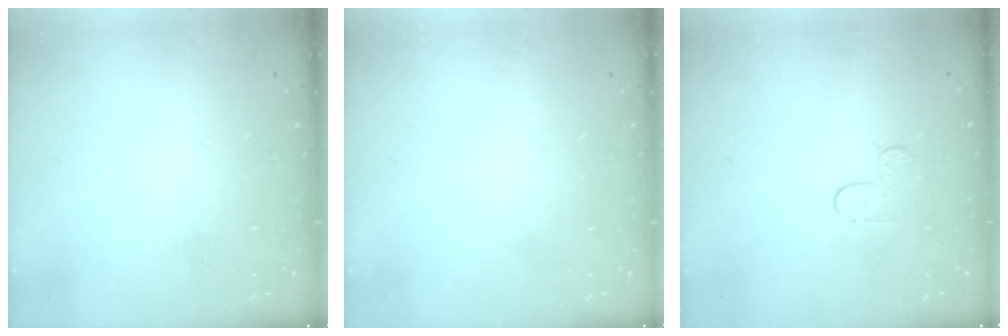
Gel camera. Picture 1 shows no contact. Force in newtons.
{"total": 0.0}
{"total": 3.7, "press": 3.7, "slide": 0.4}